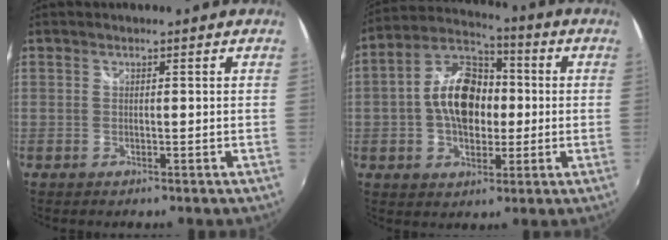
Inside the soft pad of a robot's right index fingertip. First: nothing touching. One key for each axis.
{"total": 13.3, "fx": -0.5, "fy": 8.6, "fz": 10.1, "tx": -0.189, "ty": 0.025, "tz": -0.014}